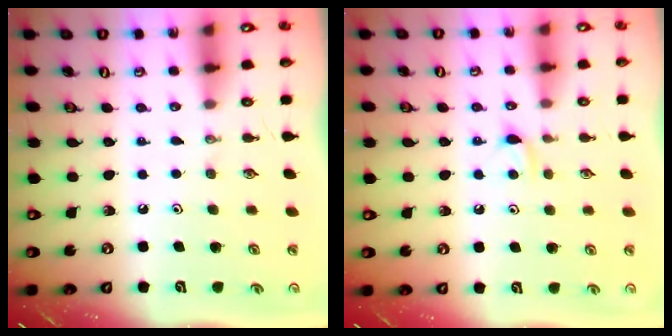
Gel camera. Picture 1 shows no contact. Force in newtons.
{"total": 4.5, "press": 4.4, "slide": 0.6}